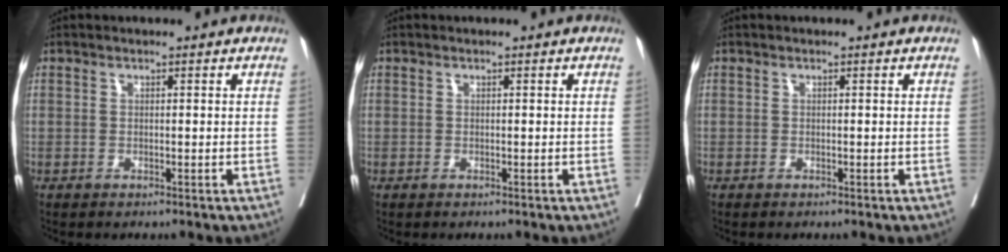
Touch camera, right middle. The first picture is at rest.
{"total": 0.0}
{"total": 0.0}